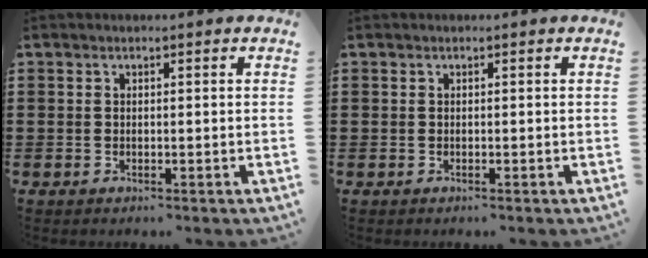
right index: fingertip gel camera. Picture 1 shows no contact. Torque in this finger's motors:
{"motor_torque": [-0.73, 0.81, -1.05, -0.21]}